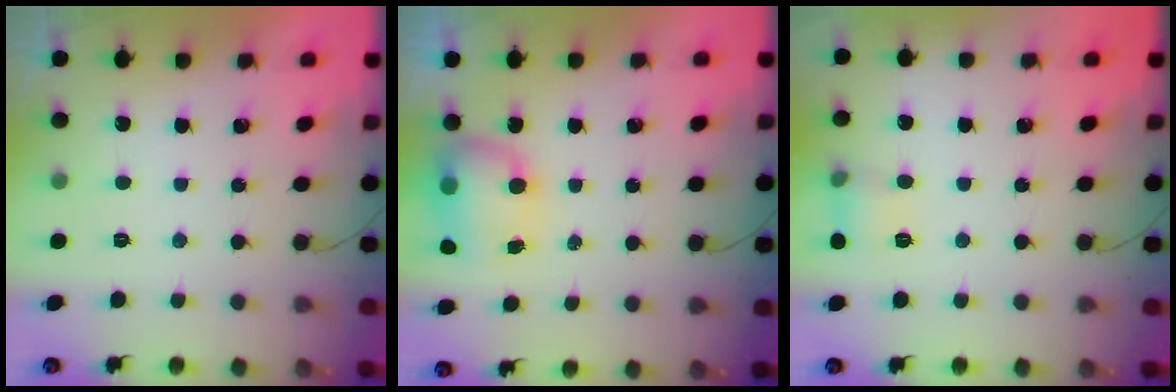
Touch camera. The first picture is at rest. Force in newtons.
{"total": 7.5, "press": 7.4, "slide": 1.1}
{"total": 6.9, "press": 6.7, "slide": 1.8}